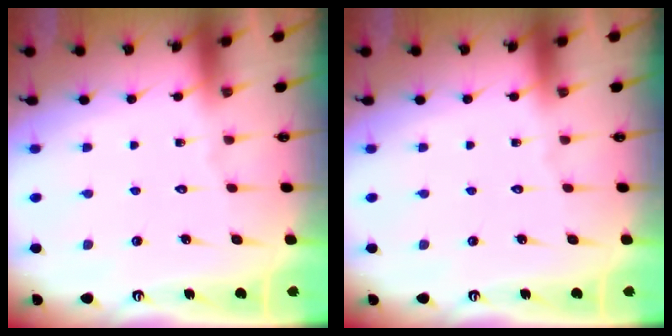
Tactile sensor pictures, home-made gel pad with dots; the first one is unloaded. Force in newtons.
{"total": 0.0}